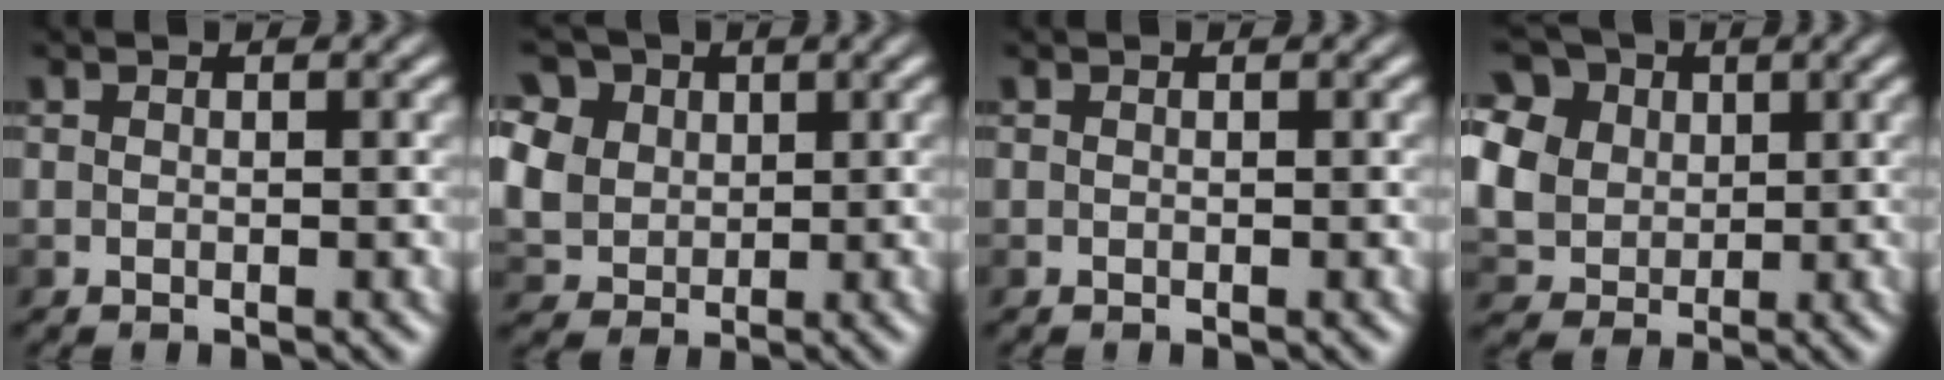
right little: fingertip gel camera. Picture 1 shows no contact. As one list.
[{"total": 9.6, "force": [4.3, 7.2, 4.6], "torque": [-0.121, 0.024, 0.075]}, {"total": 0.0}, {"total": 13.6, "force": [5.5, 10.5, 6.7], "torque": [-0.185, 0.027, 0.108]}]